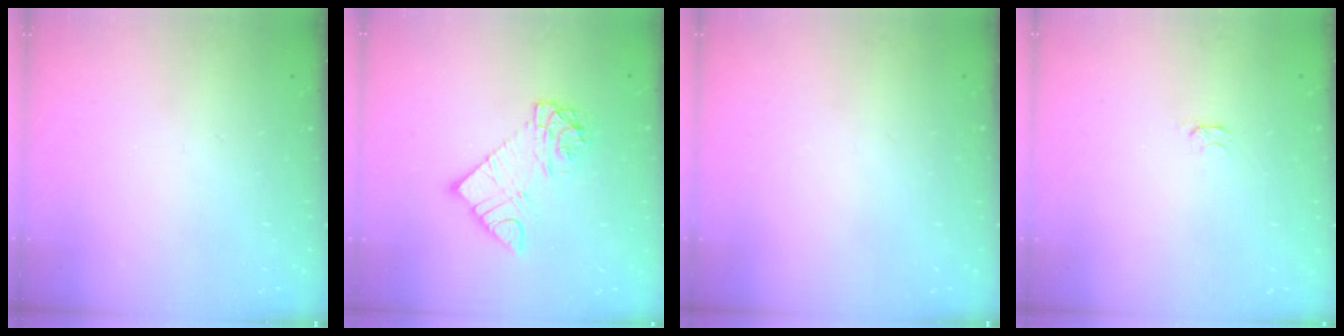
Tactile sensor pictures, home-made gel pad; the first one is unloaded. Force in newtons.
{"total": 9.9, "press": 9.9, "slide": 1.0}
{"total": 0.0}
{"total": 2.4, "press": 2.3, "slide": 0.4}